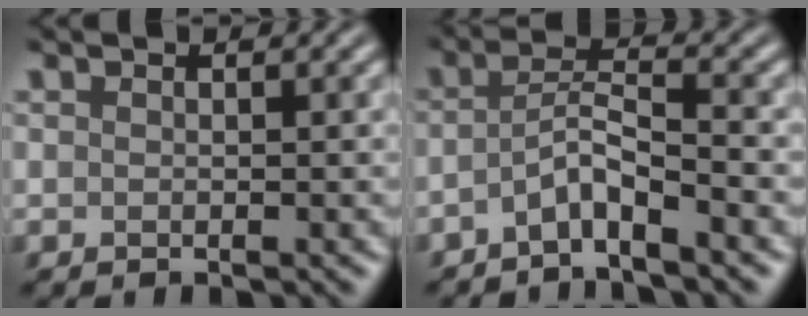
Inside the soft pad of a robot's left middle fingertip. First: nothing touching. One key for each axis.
{"total": 3.1, "fx": -2.0, "fy": 0.3, "fz": 2.4, "tx": -0.046, "ty": 0.008, "tz": -0.049}